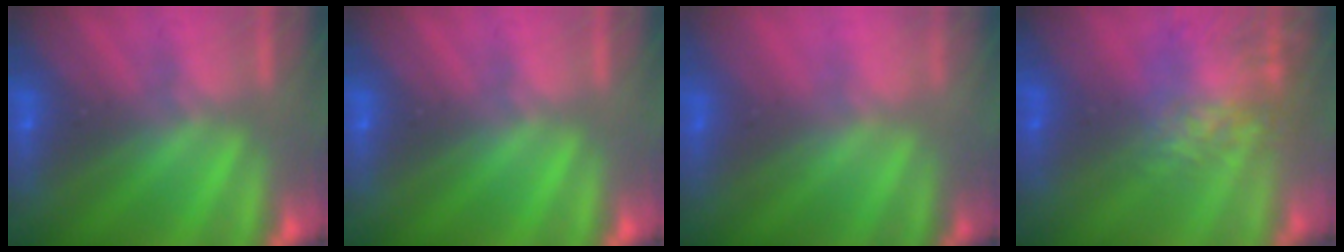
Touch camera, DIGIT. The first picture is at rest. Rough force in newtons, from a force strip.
{"total": 0.0}
{"total": 2.3}
{"total": 5.7}